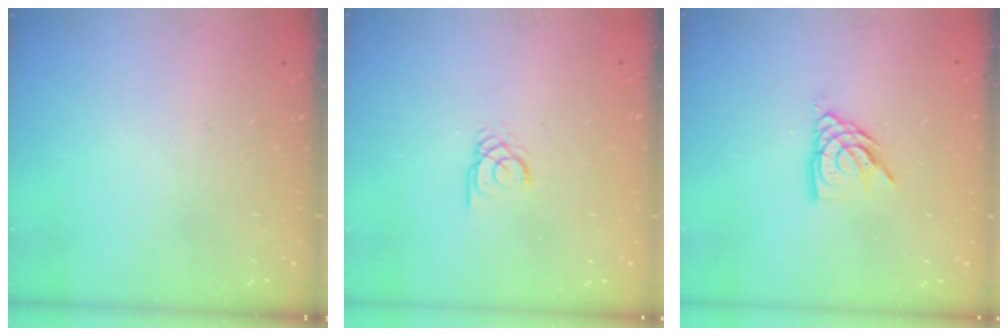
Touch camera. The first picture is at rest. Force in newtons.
{"total": 1.8, "press": 1.8, "slide": 0.2}
{"total": 7.9, "press": 7.8, "slide": 0.6}